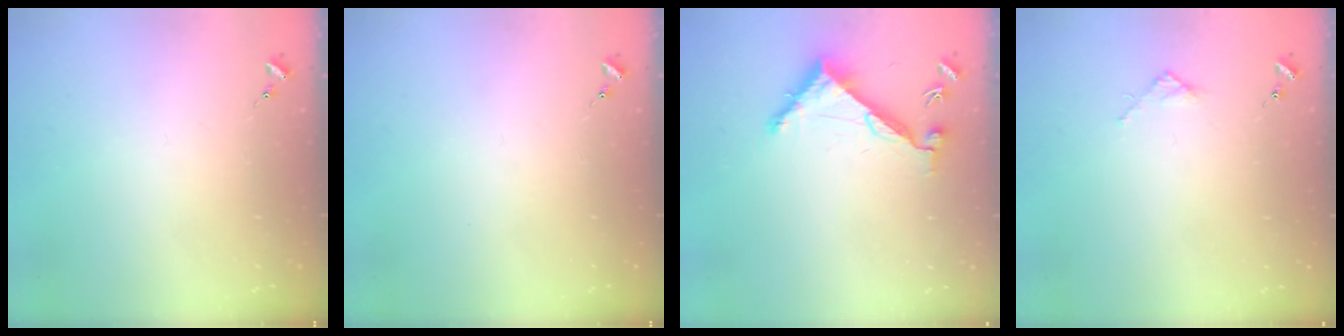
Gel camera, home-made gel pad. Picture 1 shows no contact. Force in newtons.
{"total": 0.0}
{"total": 6.9, "press": 6.9, "slide": 0.3}
{"total": 2.7, "press": 2.7, "slide": 0.3}